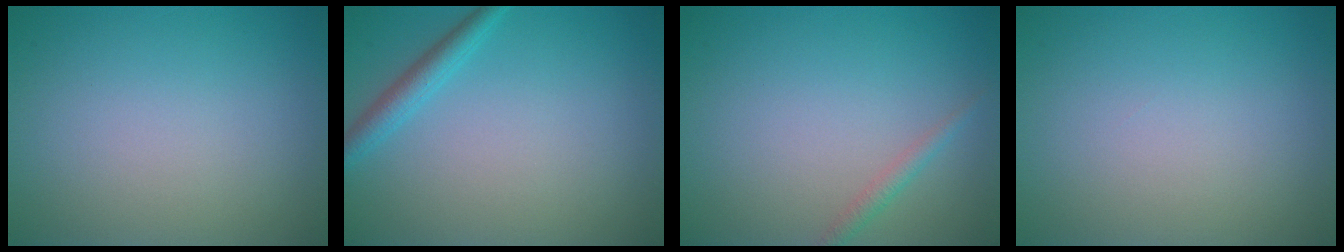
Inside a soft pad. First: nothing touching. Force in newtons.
{"total": 2.0, "press": 2.0, "slide": 0.1}
{"total": 1.2, "press": 1.2, "slide": 0.1}
{"total": 0.0}